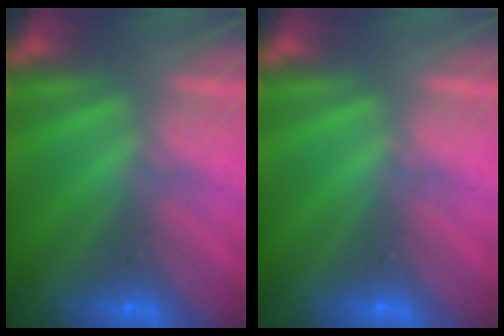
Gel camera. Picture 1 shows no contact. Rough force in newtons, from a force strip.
{"total": 0.0}